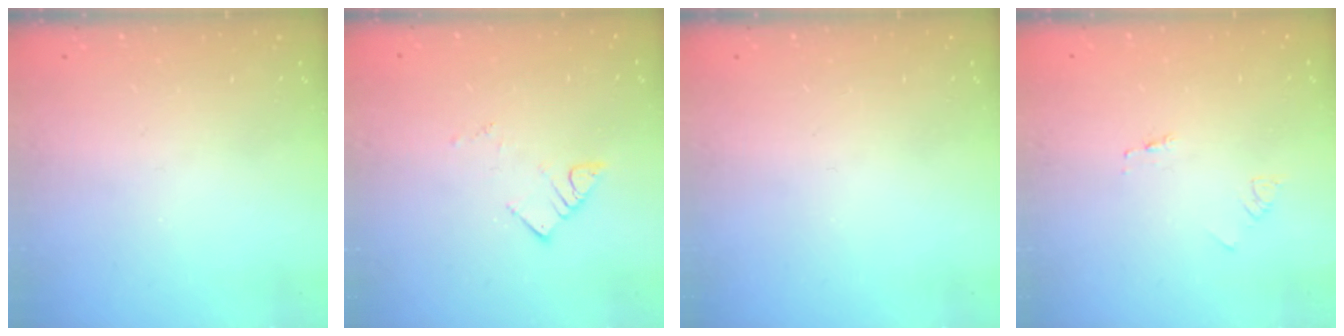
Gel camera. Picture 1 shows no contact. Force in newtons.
{"total": 4.6, "press": 4.5, "slide": 0.2}
{"total": 0.0}
{"total": 1.7, "press": 1.7, "slide": 0.2}